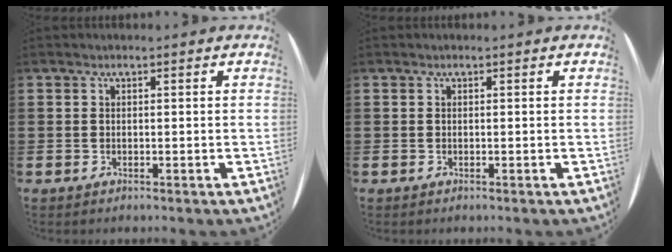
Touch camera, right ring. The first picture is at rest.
{"total": 0.0}